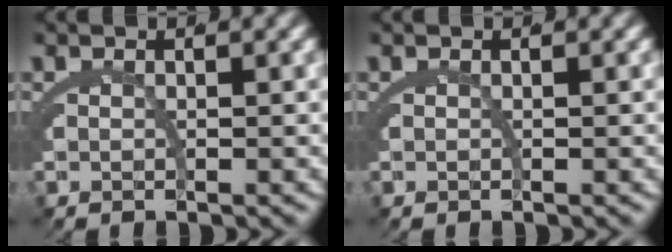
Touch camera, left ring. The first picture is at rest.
{"total": 0.0}